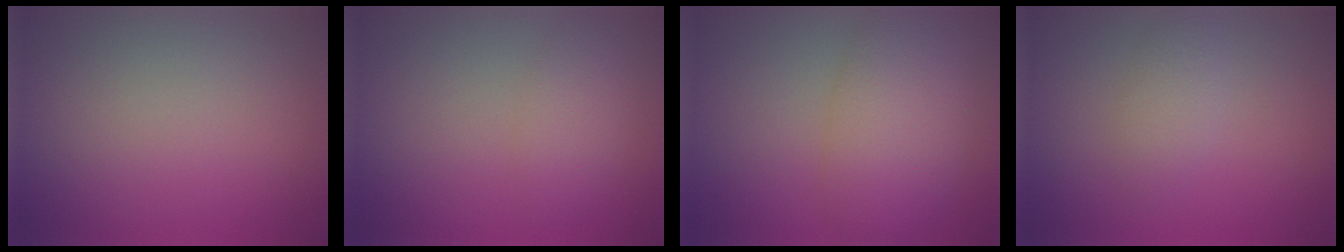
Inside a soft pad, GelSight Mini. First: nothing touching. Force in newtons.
{"total": 2.2, "press": 2.2, "slide": 0.1}
{"total": 7.1, "press": 7.1, "slide": 0.2}
{"total": 1.8, "press": 1.8, "slide": 0.1}